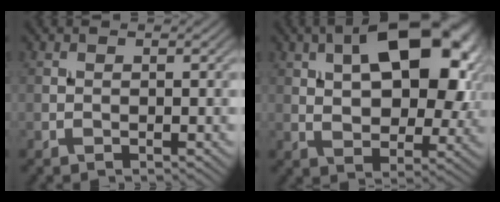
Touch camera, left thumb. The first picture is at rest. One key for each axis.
{"total": 15.7, "fx": 5.1, "fy": 8.3, "fz": 12.3, "tx": -0.186, "ty": 0.020, "tz": 0.079}